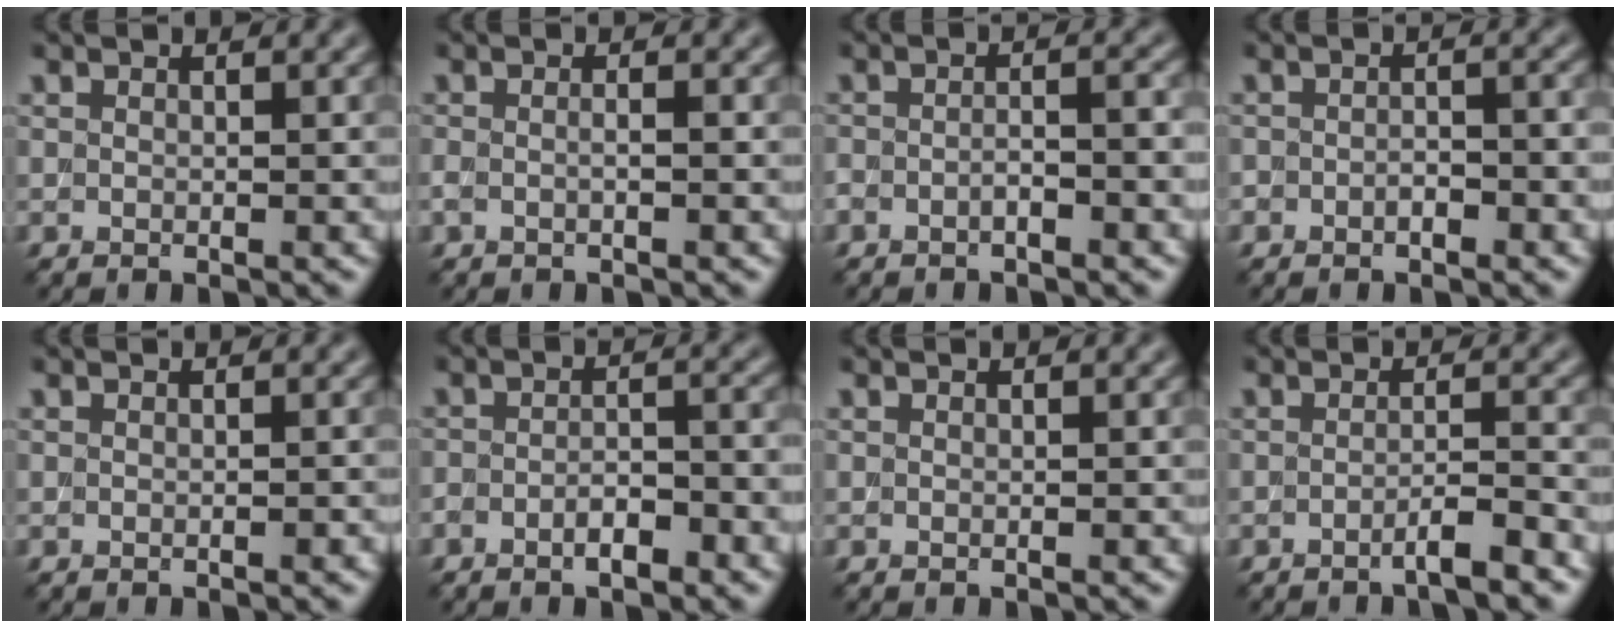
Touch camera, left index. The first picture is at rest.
{"total": 0.9, "force": [-0.3, 0.2, 0.8], "torque": [-0.015, 0.000, -0.006]}
{"total": 2.3, "force": [-1.2, 0.7, 1.8], "torque": [-0.026, 0.006, -0.022]}
{"total": 2.0, "force": [-1.0, 0.9, 1.5], "torque": [-0.025, 0.002, -0.018]}
{"total": 0.6, "force": [-0.1, 0.1, 0.5], "torque": [-0.007, 0.000, -0.005]}
{"total": 3.3, "force": [-1.9, 1.1, 2.5], "torque": [-0.047, 0.001, -0.032]}
{"total": 0.0}
{"total": 2.4, "force": [-1.3, 0.3, 2.0], "torque": [-0.024, 0.006, -0.032]}